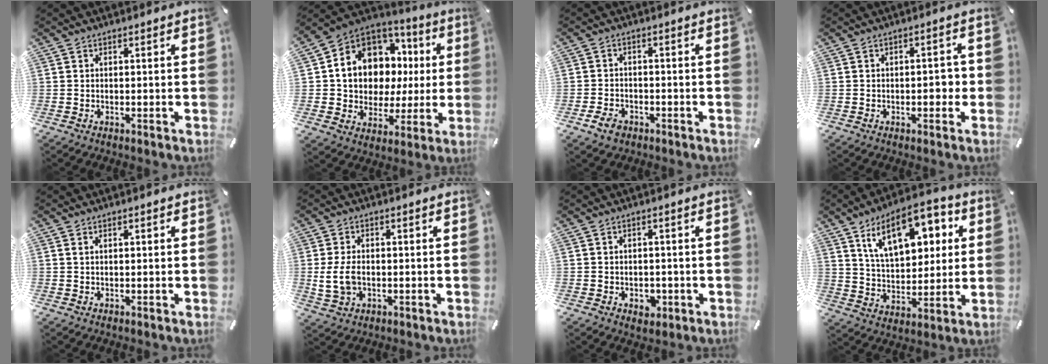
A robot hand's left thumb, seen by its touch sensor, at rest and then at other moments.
{"total": 11.4, "force": [3.6, 9.7, 4.8], "torque": [-0.094, -0.047, 0.074]}
{"total": 3.7, "force": [-2.3, 2.6, 1.3], "torque": [-0.033, 0.010, -0.047]}
{"total": 3.9, "force": [-0.7, 2.0, 3.2], "torque": [-0.041, 0.002, -0.017]}
{"total": 1.0, "force": [0.3, 0.4, 0.9], "torque": [-0.017, 0.002, 0.004]}
{"total": 6.3, "force": [-0.6, 4.3, 4.6], "torque": [-0.104, 0.002, -0.011]}
{"total": 3.2, "force": [-0.9, 2.6, 1.7], "torque": [-0.020, 0.003, -0.015]}
{"total": 17.2, "force": [8.3, 9.5, 11.7], "torque": [-0.188, -0.016, 0.144]}